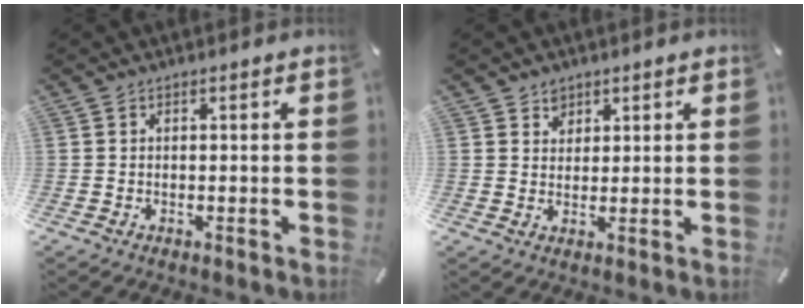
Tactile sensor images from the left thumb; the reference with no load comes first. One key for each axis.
{"total": 3.0, "fx": 1.7, "fy": 2.5, "fz": 0.0, "tx": 0.009, "ty": -0.002, "tz": 0.028}